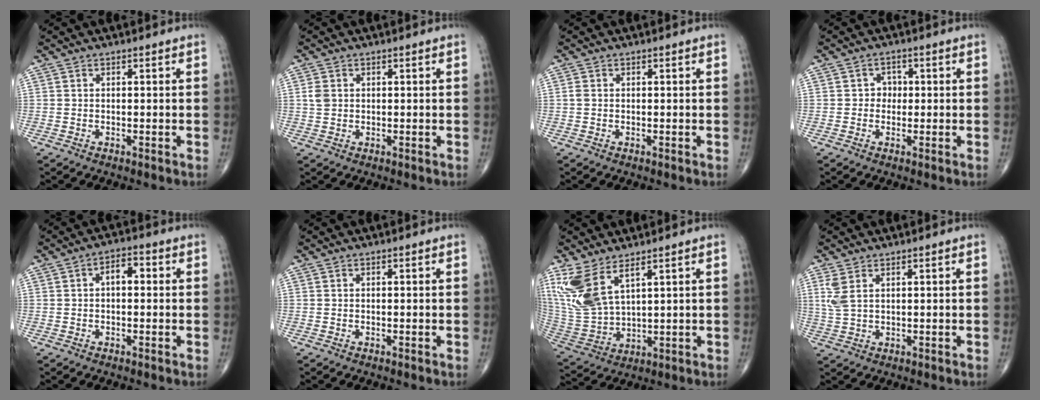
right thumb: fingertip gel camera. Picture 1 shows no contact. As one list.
[{"total": 2.2, "force": [0.4, 1.8, 1.2], "torque": [-0.021, 0.002, 0.010]}, {"total": 0.7, "force": [0.0, 0.6, 0.5], "torque": [-0.011, 0.000, -0.001]}, {"total": 2.3, "force": [0.0, 2.1, 1.0], "torque": [0.006, 0.007, -0.008]}, {"total": 4.1, "force": [0.4, 2.3, 3.4], "torque": [-0.042, 0.014, -0.001]}, {"total": 0.0}, {"total": 11.5, "force": [6.7, 4.6, 8.2], "torque": [-0.187, -0.030, 0.158]}, {"total": 3.6, "force": [1.6, 1.6, 2.8], "torque": [-0.070, 0.003, 0.042]}]